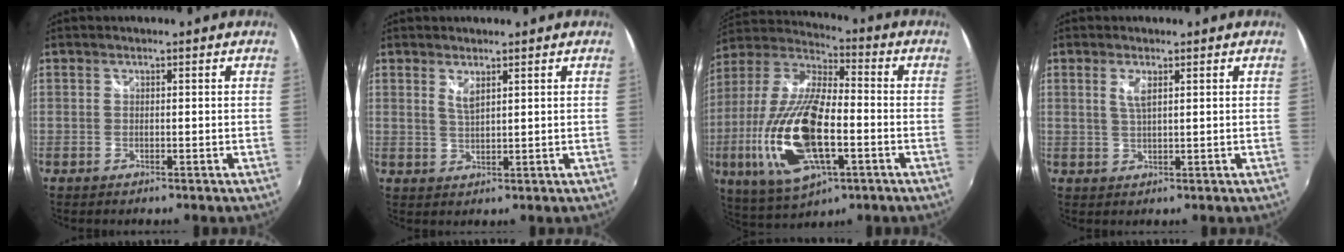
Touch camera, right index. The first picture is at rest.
{"total": 2.3, "force": [1.4, 0.5, 1.8], "torque": [-0.033, -0.004, 0.024]}
{"total": 22.4, "force": [-5.8, 8.7, 19.8], "torque": [-0.417, -0.027, -0.104]}
{"total": 2.5, "force": [1.1, 0.6, 2.2], "torque": [-0.042, -0.001, 0.019]}